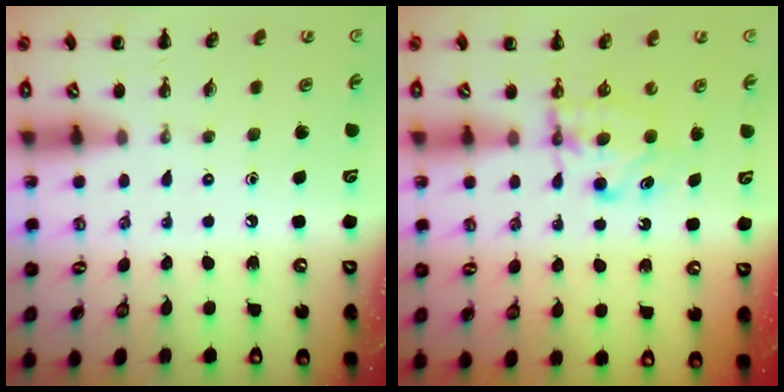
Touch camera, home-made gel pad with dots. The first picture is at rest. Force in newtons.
{"total": 6.4, "press": 6.4, "slide": 0.5}